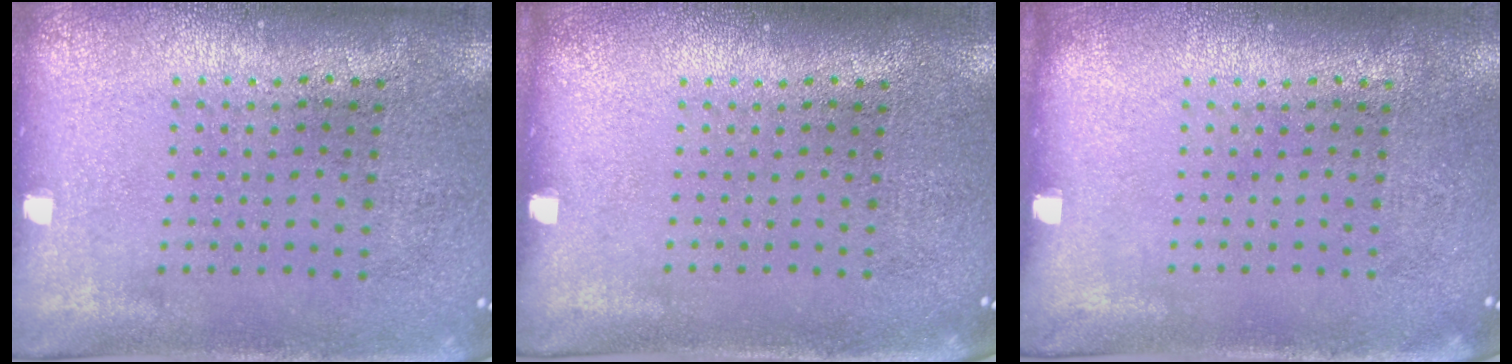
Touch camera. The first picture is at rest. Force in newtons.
{"total": 0.0}
{"total": 0.0}